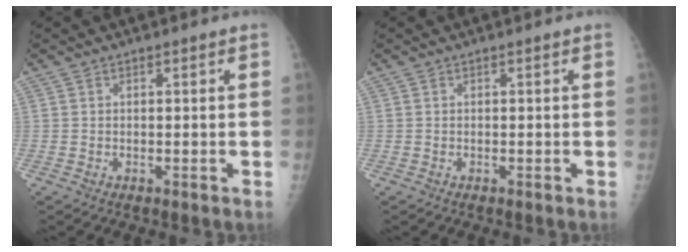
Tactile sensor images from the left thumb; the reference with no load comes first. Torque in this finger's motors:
{"motor_torque": [0.00, 0.00, 0.03, 0.03, 0.00]}